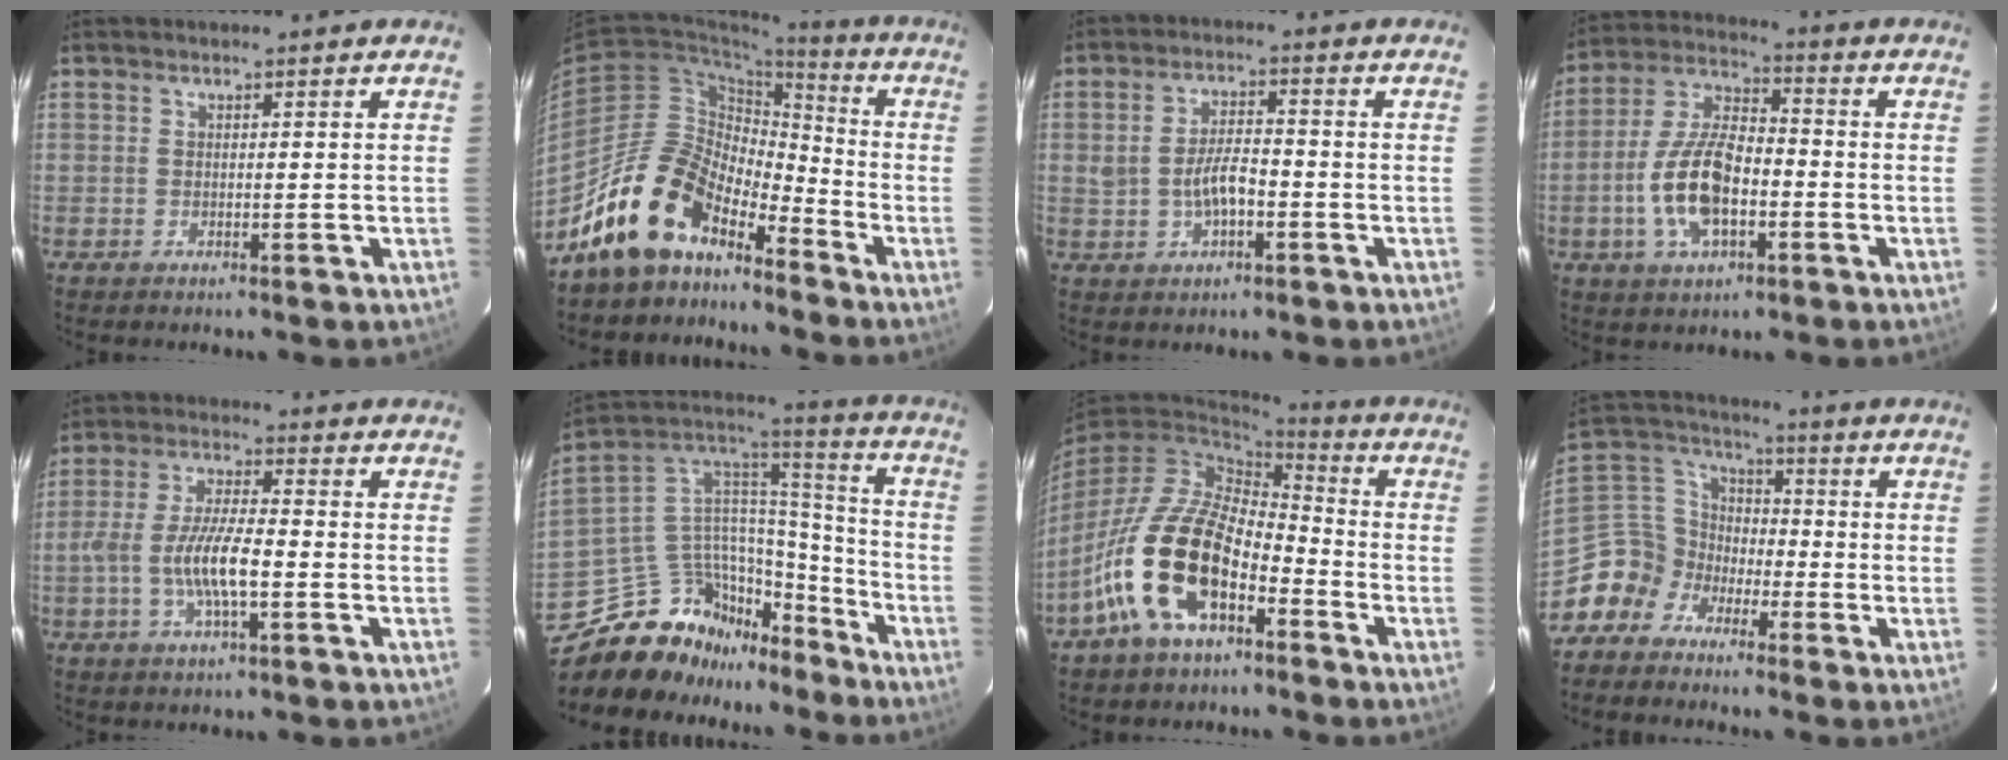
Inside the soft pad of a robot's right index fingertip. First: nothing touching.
{"total": 14.8, "force": [-11.6, 6.9, 6.1], "torque": [-0.117, 0.022, -0.213]}
{"total": 5.7, "force": [-1.2, 2.6, 4.9], "torque": [-0.094, 0.007, -0.013]}
{"total": 13.0, "force": [-3.5, 6.1, 11.0], "torque": [-0.230, 0.009, -0.065]}
{"total": 9.2, "force": [-2.4, 2.2, 8.7], "torque": [-0.176, 0.001, -0.046]}
{"total": 22.8, "force": [-17.5, 12.0, 8.3], "torque": [-0.176, 0.054, -0.280]}
{"total": 15.8, "force": [-8.3, 7.6, 11.0], "torque": [-0.217, 0.010, -0.156]}
{"total": 8.8, "force": [-6.1, 6.3, 0.9], "torque": [-0.042, 0.044, -0.144]}